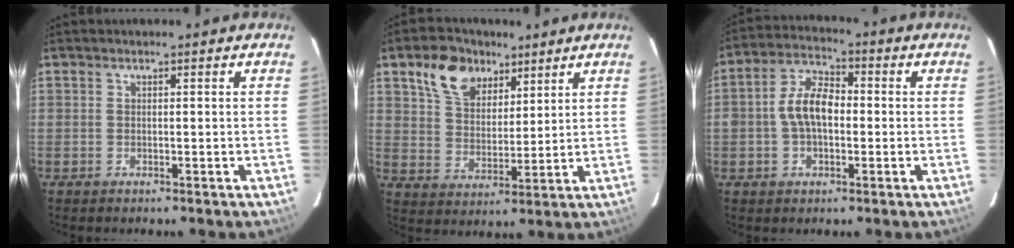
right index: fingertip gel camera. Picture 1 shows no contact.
{"total": 11.0, "force": [6.6, 6.9, 5.4], "torque": [-0.108, 0.033, 0.123]}
{"total": 8.4, "force": [-0.6, 5.0, 6.7], "torque": [-0.134, 0.020, -0.011]}